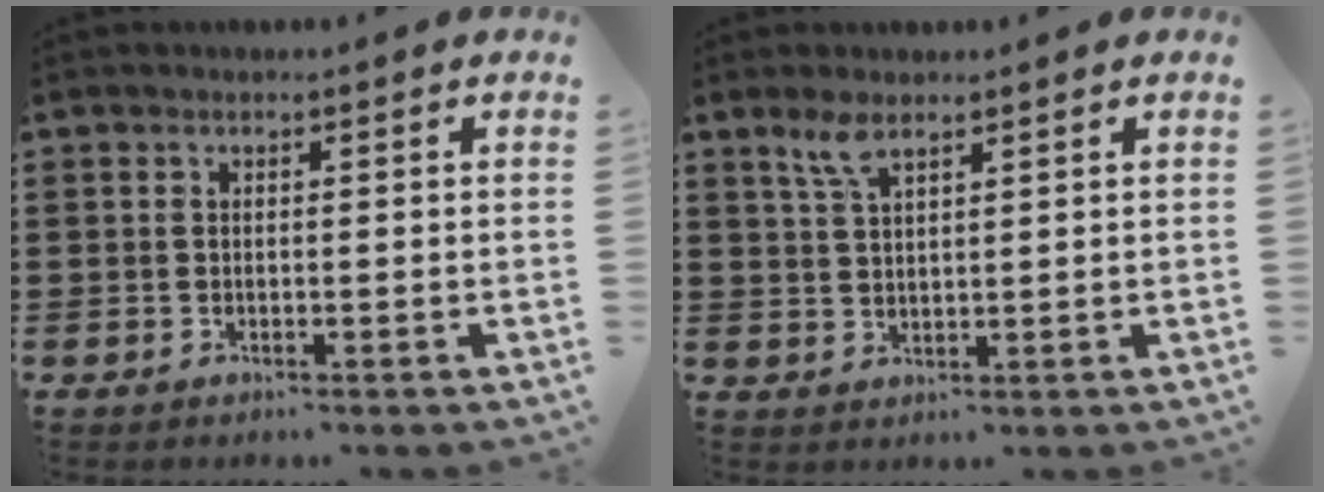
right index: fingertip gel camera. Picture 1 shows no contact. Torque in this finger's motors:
{"motor_torque": [0.01, 0.00, 0.05, 0.05]}